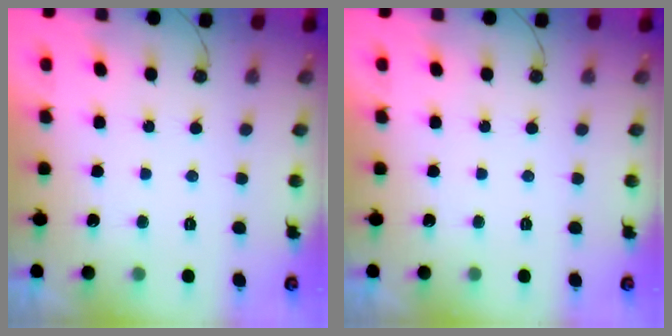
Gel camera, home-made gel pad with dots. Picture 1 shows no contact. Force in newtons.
{"total": 0.0}